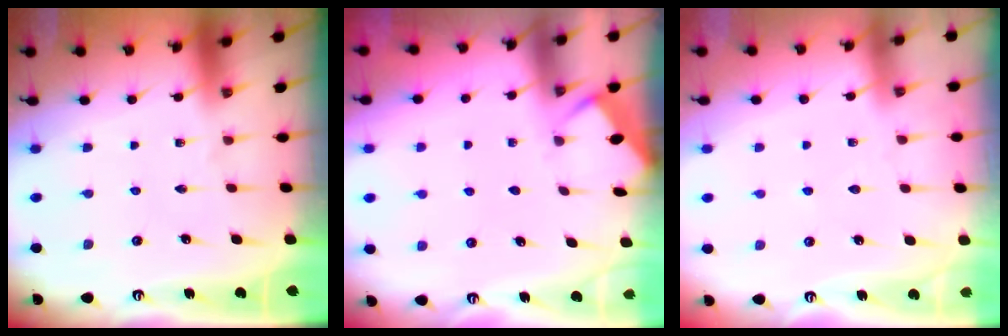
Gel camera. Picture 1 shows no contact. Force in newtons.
{"total": 2.5, "press": 2.5, "slide": 0.4}
{"total": 5.0, "press": 4.9, "slide": 0.7}